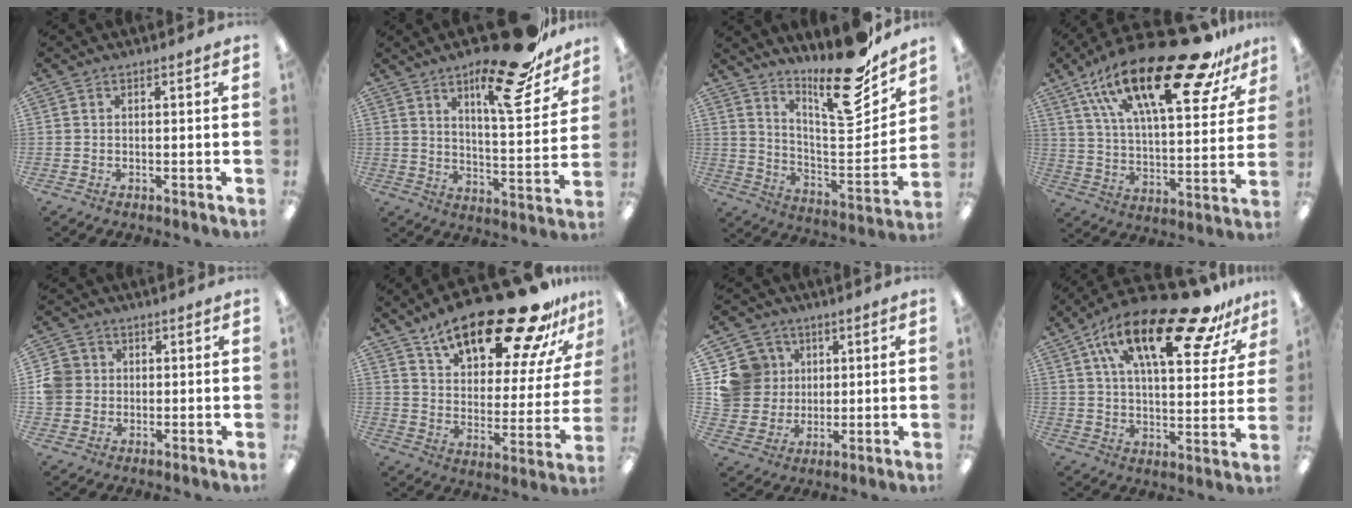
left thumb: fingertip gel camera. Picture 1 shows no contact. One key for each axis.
{"total": 21.1, "fx": 14.5, "fy": 5.9, "fz": 14.2, "tx": -0.205, "ty": -0.091, "tz": 0.229}
{"total": 20.9, "fx": 16.5, "fy": 4.9, "fz": 11.8, "tx": -0.177, "ty": -0.124, "tz": 0.271}
{"total": 30.4, "fx": 18.3, "fy": 11.1, "fz": 21.6, "tx": -0.347, "ty": -0.098, "tz": 0.302}
{"total": 6.3, "fx": 0.5, "fy": 6.0, "fz": 1.8, "tx": -0.045, "ty": 0.015, "tz": 0.012}
{"total": 25.6, "fx": 19.1, "fy": 8.3, "fz": 14.9, "tx": -0.225, "ty": -0.127, "tz": 0.315}
{"total": 12.4, "fx": 3.3, "fy": 11.6, "fz": 3.0, "tx": -0.073, "ty": 0.001, "tz": 0.071}
{"total": 25.5, "fx": 15.3, "fy": 9.5, "fz": 18.1, "tx": -0.289, "ty": -0.080, "tz": 0.250}